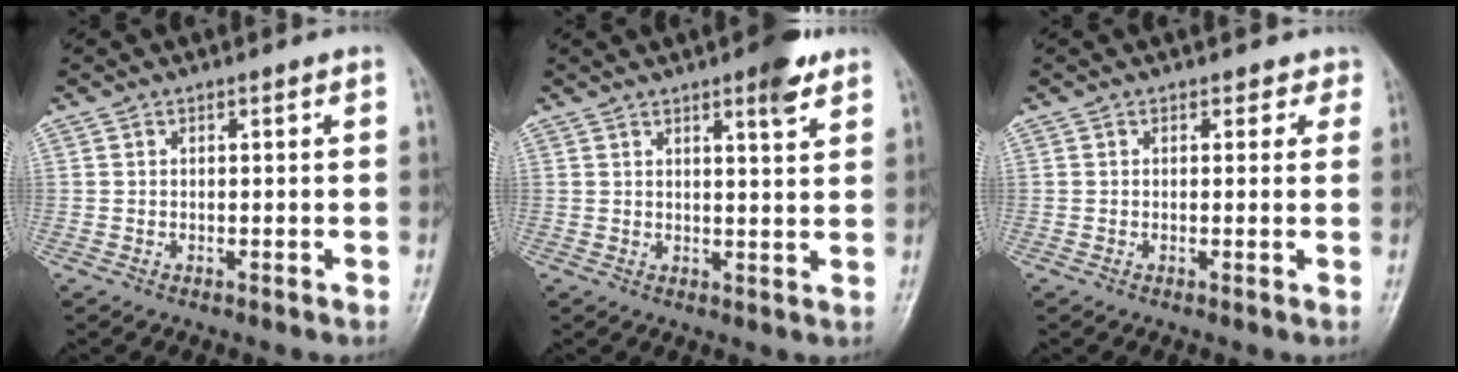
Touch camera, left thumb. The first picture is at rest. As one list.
[{"total": 5.3, "force": [3.4, 1.1, 3.9], "torque": [-0.049, -0.018, 0.042]}, {"total": 1.9, "force": [1.1, 1.4, 0.4], "torque": [0.021, -0.004, 0.002]}]